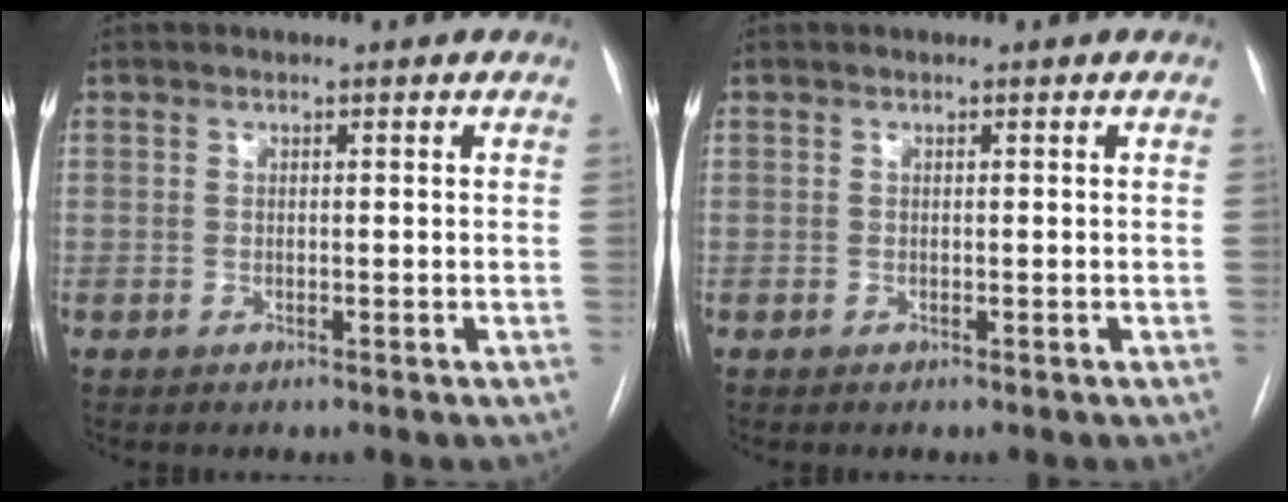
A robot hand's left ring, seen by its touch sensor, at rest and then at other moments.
{"total": 0.0}